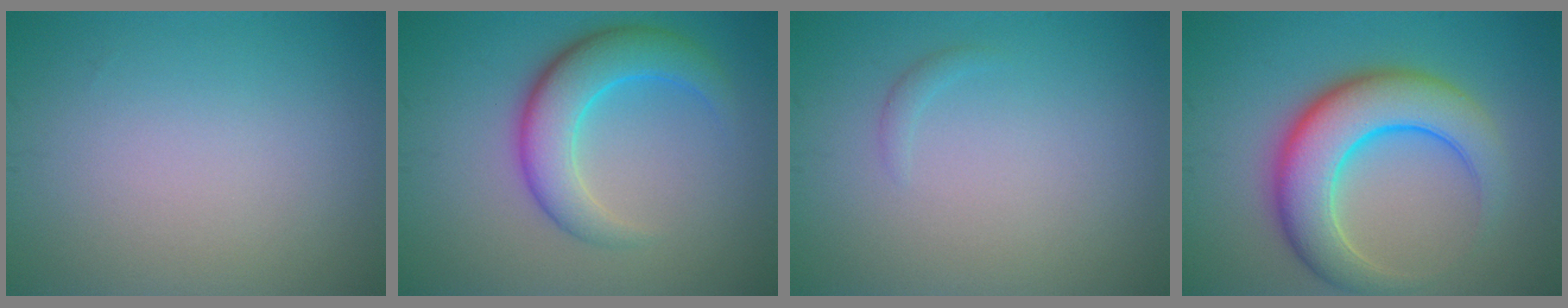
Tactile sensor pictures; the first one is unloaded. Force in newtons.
{"total": 5.7, "press": 5.7, "slide": 0.2}
{"total": 0.6, "press": 0.6, "slide": 0.0}
{"total": 8.2, "press": 8.2, "slide": 0.3}